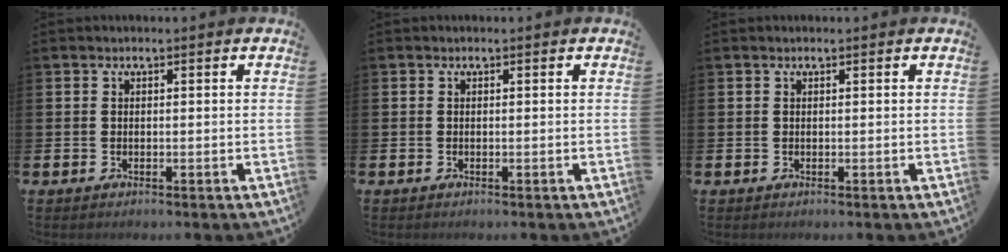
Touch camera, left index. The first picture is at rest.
{"total": 0.0}
{"total": 0.0}